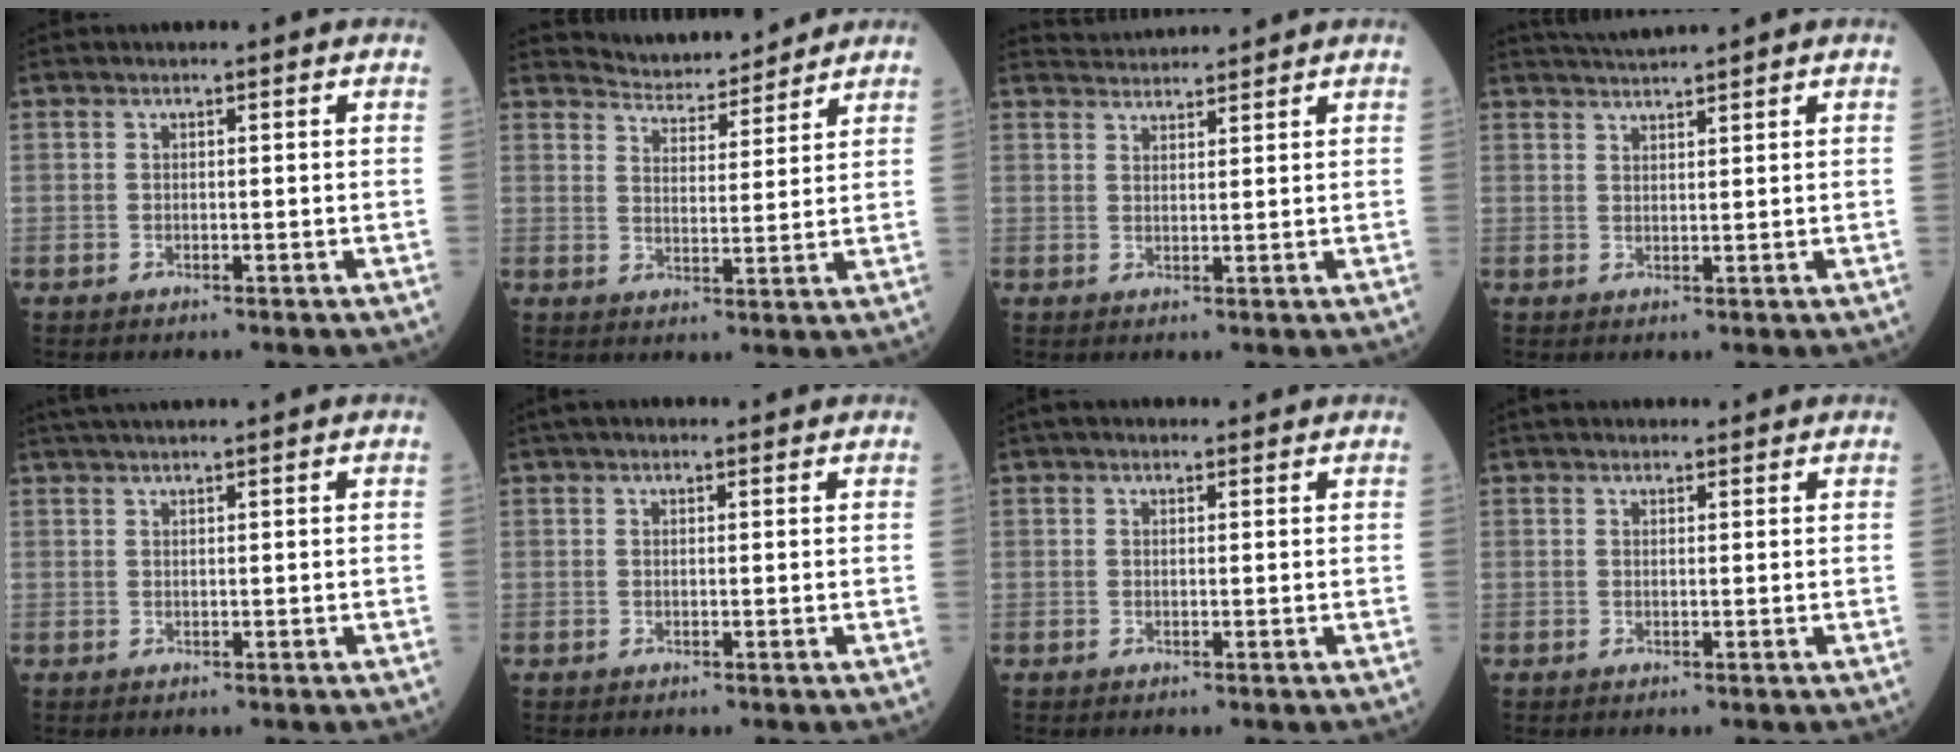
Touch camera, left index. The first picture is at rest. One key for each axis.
{"total": 7.8, "fx": 7.7, "fy": 1.4, "fz": 0.9, "tx": -0.022, "ty": 0.012, "tz": 0.119}
{"total": 4.1, "fx": 4.1, "fy": -0.1, "fz": 0.0, "tx": -0.010, "ty": 0.028, "tz": 0.074}
{"total": 3.6, "fx": 3.4, "fy": -0.9, "fz": 0.8, "tx": -0.014, "ty": 0.017, "tz": 0.065}
{"total": 6.0, "fx": 5.2, "fy": -0.4, "fz": 2.9, "tx": -0.041, "ty": 0.033, "tz": 0.082}
{"total": 2.8, "fx": 2.4, "fy": 1.0, "fz": 1.2, "tx": -0.016, "ty": 0.034, "tz": 0.035}
{"total": 1.8, "fx": 1.5, "fy": 0.9, "fz": 0.6, "tx": -0.012, "ty": 0.022, "tz": 0.021}
{"total": 2.4, "fx": 2.2, "fy": 0.9, "fz": 0.4, "tx": -0.004, "ty": 0.022, "tz": 0.032}